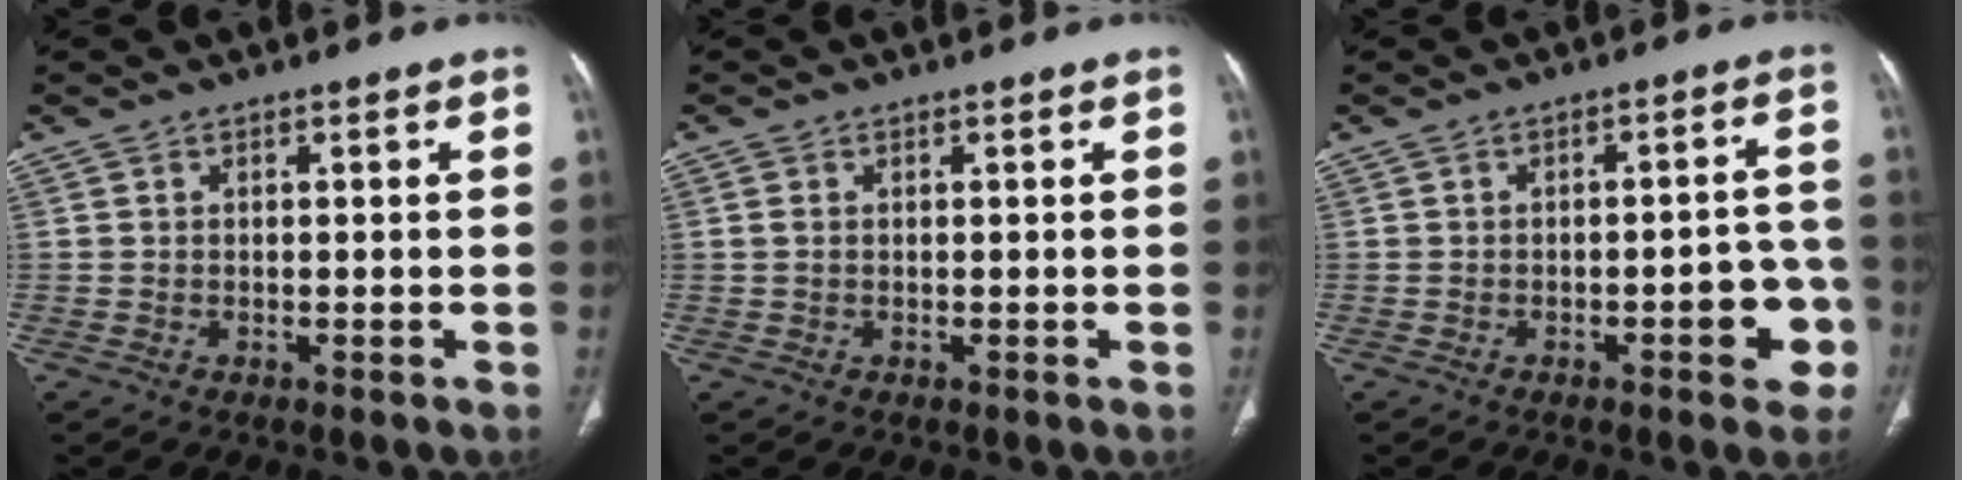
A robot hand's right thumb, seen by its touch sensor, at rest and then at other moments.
{"total": 1.0, "force": [0.2, 0.6, 0.7], "torque": [-0.022, 0.004, 0.005]}
{"total": 7.7, "force": [-3.2, 3.0, 6.4], "torque": [-0.054, 0.028, -0.037]}